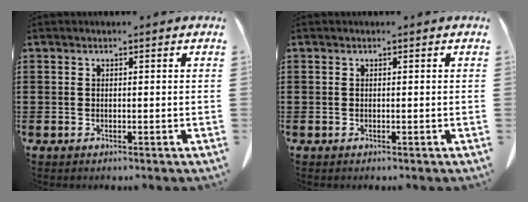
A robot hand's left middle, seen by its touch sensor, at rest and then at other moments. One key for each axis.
{"total": 0.0}